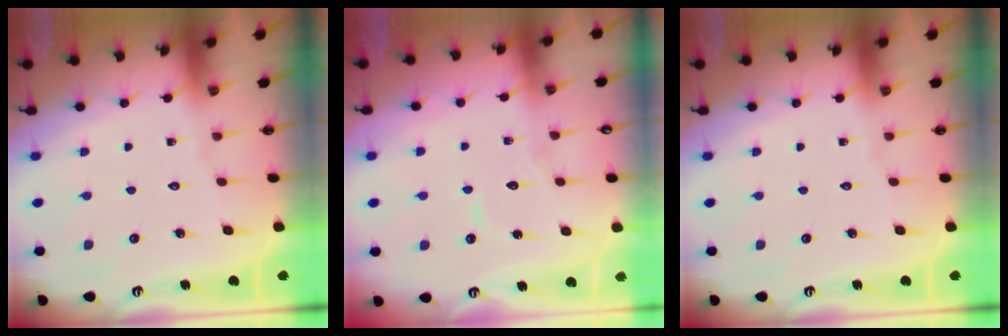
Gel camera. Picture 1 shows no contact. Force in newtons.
{"total": 4.8, "press": 4.8, "slide": 0.4}
{"total": 0.0}